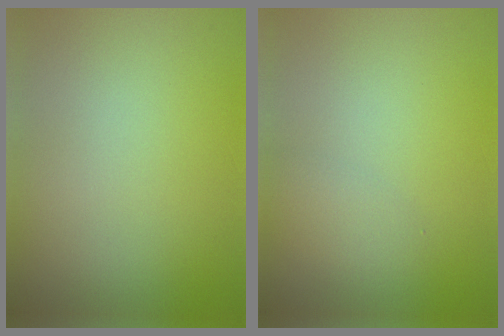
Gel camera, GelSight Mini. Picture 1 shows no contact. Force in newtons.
{"total": 1.5, "press": 1.5, "slide": 0.0}